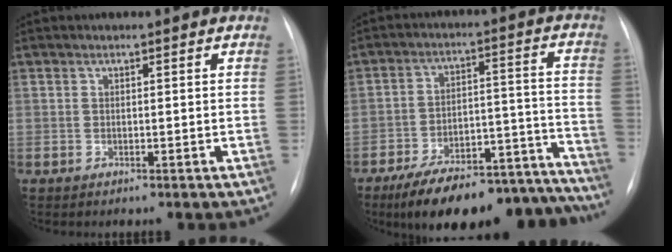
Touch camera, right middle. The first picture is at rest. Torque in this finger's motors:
{"motor_torque": [1.09, -1.04, 0.90, 0.21]}